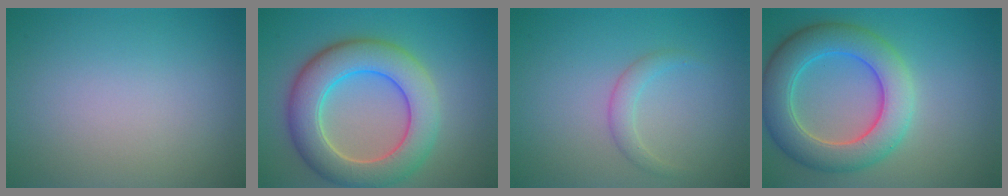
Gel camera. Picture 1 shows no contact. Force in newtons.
{"total": 8.2, "press": 8.2, "slide": 0.2}
{"total": 1.5, "press": 1.5, "slide": 0.1}
{"total": 7.5, "press": 7.4, "slide": 0.6}